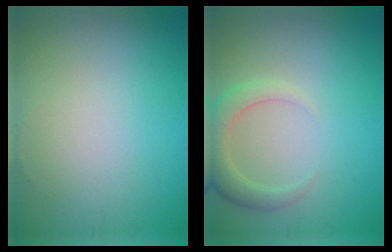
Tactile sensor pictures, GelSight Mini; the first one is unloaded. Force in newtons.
{"total": 3.1, "press": 3.1, "slide": 0.4}